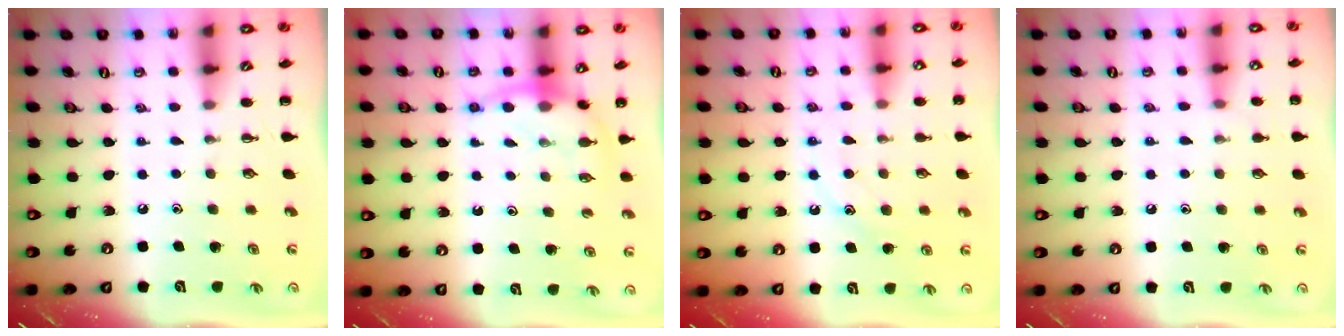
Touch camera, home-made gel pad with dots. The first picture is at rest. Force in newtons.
{"total": 8.2, "press": 8.1, "slide": 1.4}
{"total": 11.5, "press": 11.4, "slide": 1.1}
{"total": 5.9, "press": 5.8, "slide": 1.2}